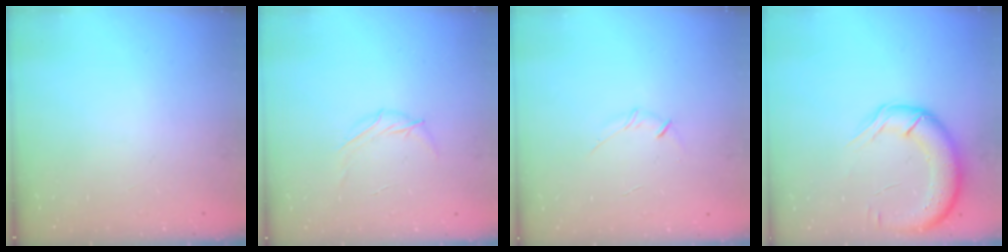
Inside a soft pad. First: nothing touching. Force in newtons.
{"total": 5.7, "press": 5.6, "slide": 0.7}
{"total": 3.5, "press": 3.3, "slide": 1.0}
{"total": 14.4, "press": 14.0, "slide": 3.5}